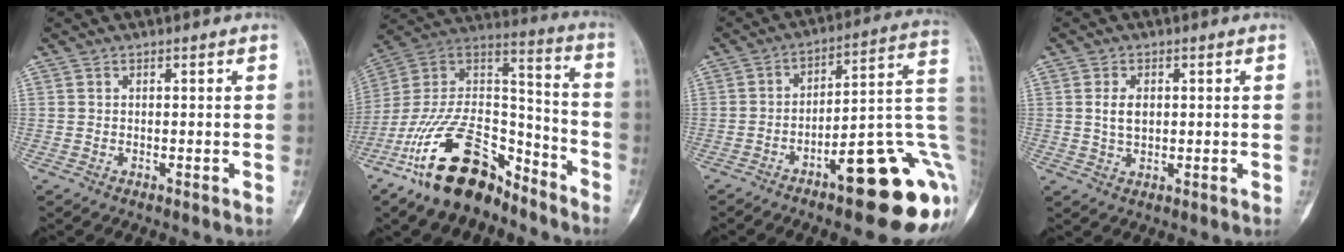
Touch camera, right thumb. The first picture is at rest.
{"total": 22.7, "force": [-15.4, 10.6, 12.9], "torque": [-0.224, 0.098, -0.279]}
{"total": 20.3, "force": [-7.3, 5.6, 18.1], "torque": [-0.167, 0.060, -0.094]}
{"total": 3.7, "force": [0.6, 2.3, 2.8], "torque": [-0.045, -0.002, 0.013]}